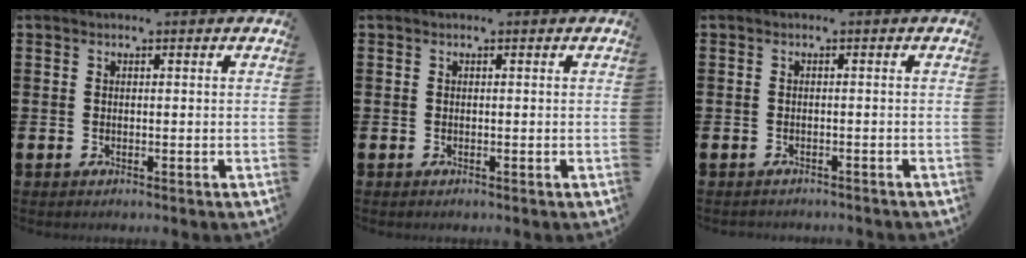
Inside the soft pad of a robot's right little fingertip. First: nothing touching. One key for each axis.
{"total": 0.0}
{"total": 0.7, "fx": -0.7, "fy": 0.0, "fz": -0.1, "tx": -0.001, "ty": -0.002, "tz": -0.014}